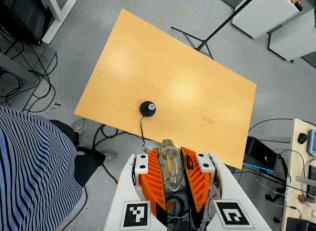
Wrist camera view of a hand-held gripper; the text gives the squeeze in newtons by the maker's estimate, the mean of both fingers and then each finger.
{"total": 20.8, "left": 23.3, "right": 18.4}